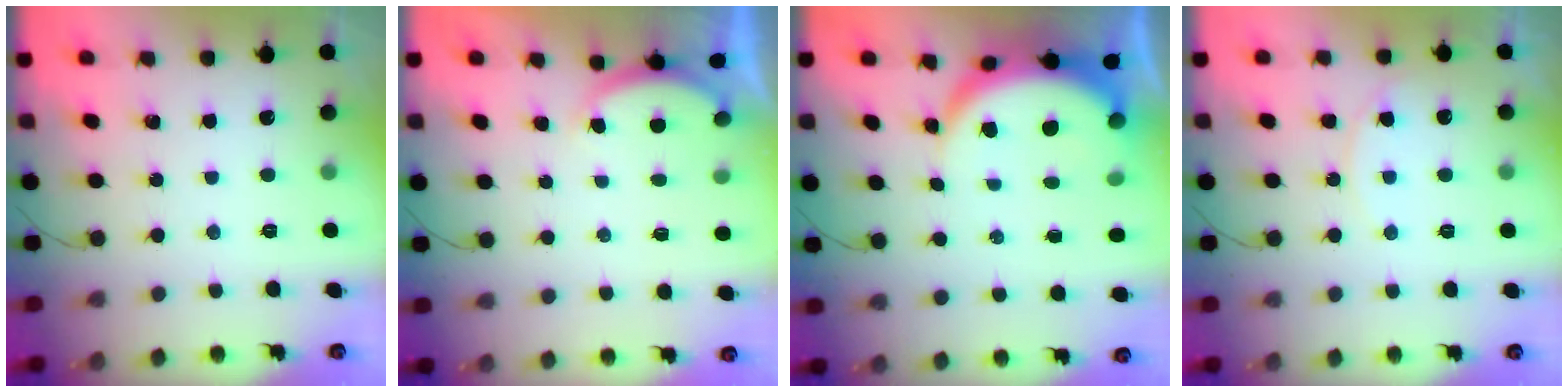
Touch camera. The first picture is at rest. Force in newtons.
{"total": 2.3, "press": 2.2, "slide": 0.6}
{"total": 7.4, "press": 7.3, "slide": 1.0}
{"total": 7.1, "press": 7.1, "slide": 0.9}